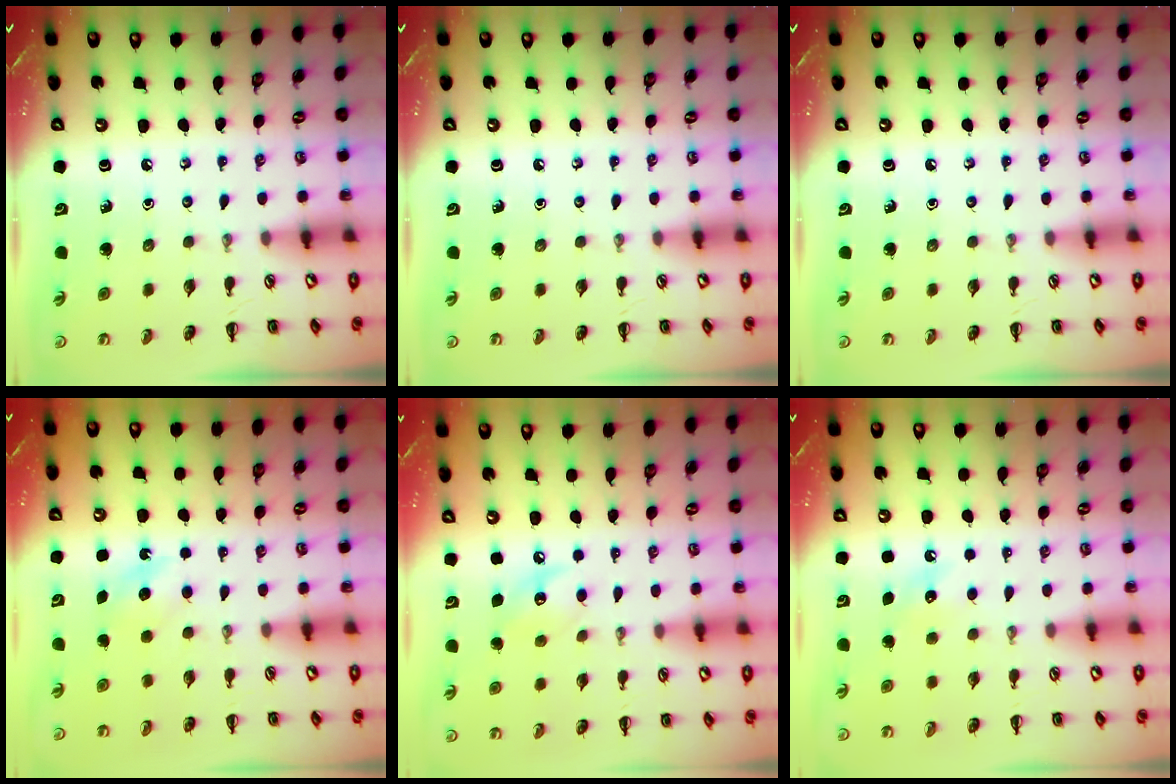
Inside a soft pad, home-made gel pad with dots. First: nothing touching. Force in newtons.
{"total": 0.0}
{"total": 0.0}
{"total": 4.2, "press": 4.1, "slide": 1.1}
{"total": 7.3, "press": 7.3, "slide": 0.5}
{"total": 5.2, "press": 5.0, "slide": 1.4}